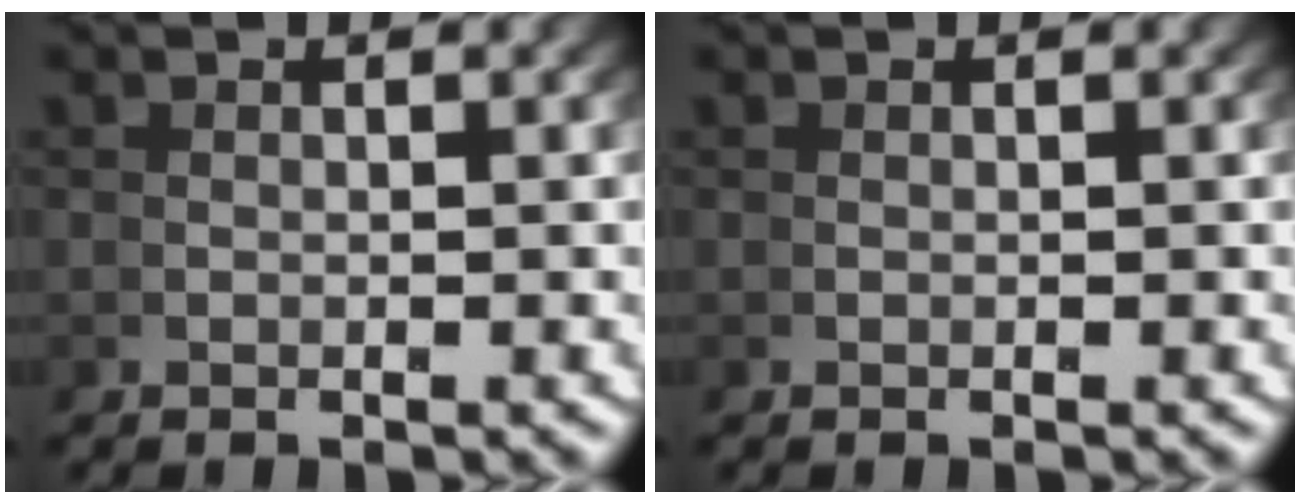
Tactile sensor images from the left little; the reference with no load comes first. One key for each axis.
{"total": 0.0}